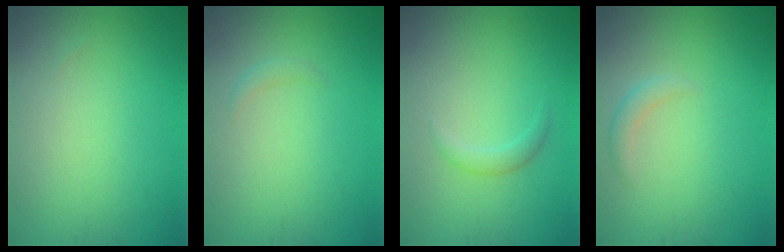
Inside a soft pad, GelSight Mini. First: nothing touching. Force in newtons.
{"total": 0.7, "press": 0.7, "slide": 0.0}
{"total": 1.3, "press": 1.3, "slide": 0.0}
{"total": 1.2, "press": 1.2, "slide": 0.1}